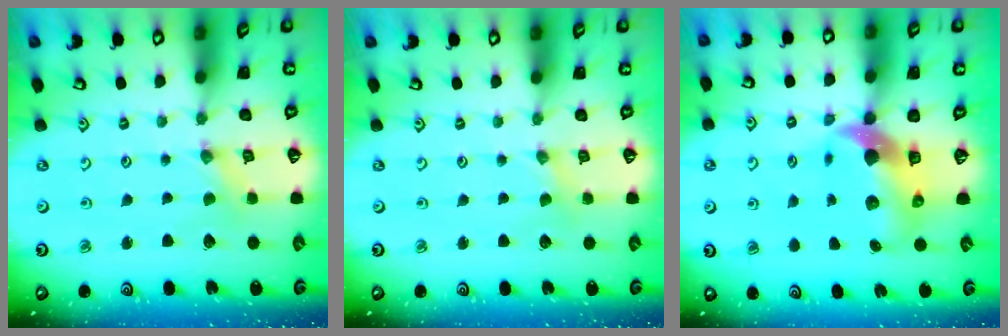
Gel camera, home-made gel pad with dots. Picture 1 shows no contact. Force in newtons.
{"total": 0.0}
{"total": 9.5, "press": 9.4, "slide": 1.5}